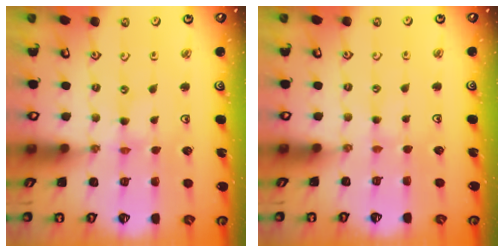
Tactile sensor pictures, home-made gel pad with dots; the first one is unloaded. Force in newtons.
{"total": 1.0, "press": 1.0, "slide": 0.2}